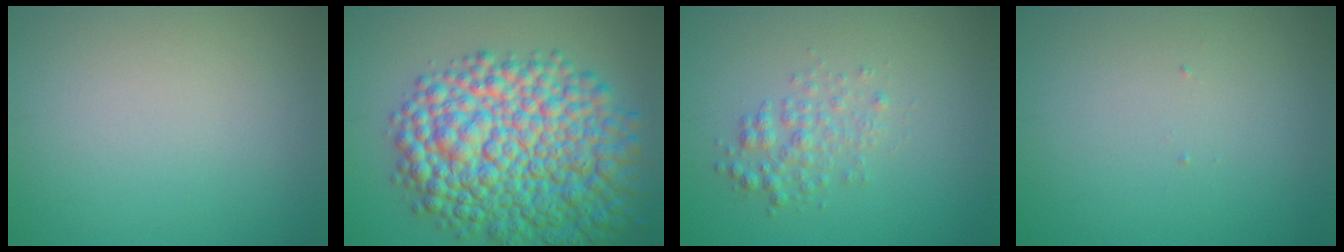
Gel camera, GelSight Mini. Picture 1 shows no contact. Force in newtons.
{"total": 12.7, "press": 12.7, "slide": 0.3}
{"total": 2.0, "press": 2.0, "slide": 0.1}
{"total": 0.0}